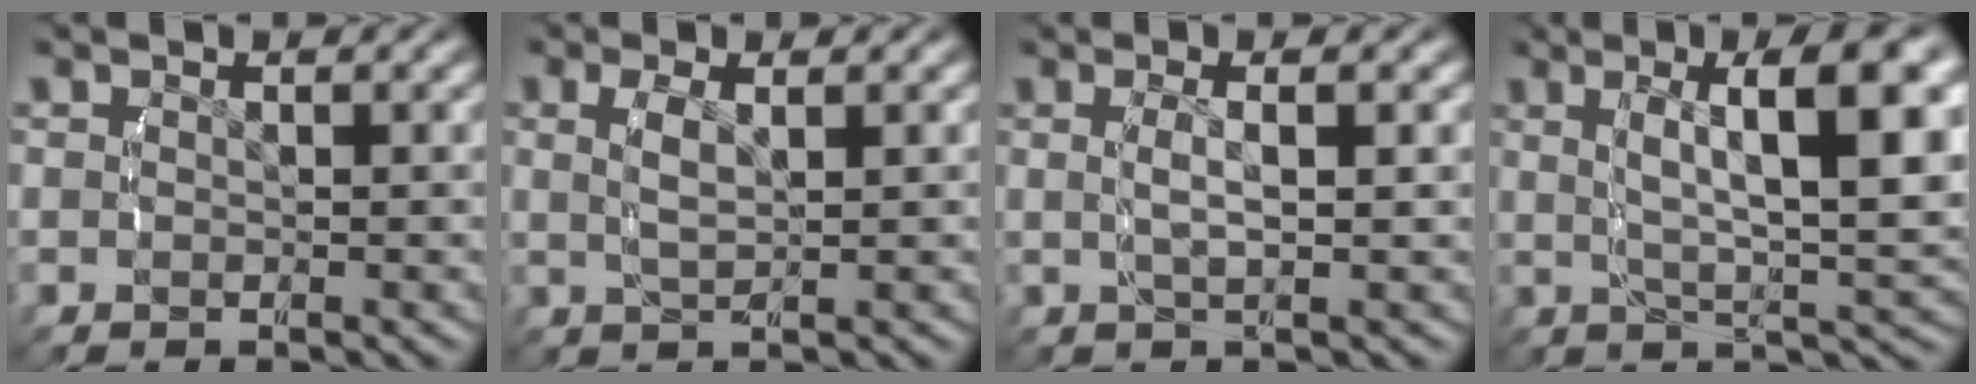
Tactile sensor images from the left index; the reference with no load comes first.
{"total": 2.2, "force": [0.7, 0.2, 2.1], "torque": [-0.047, -0.007, 0.020]}
{"total": 2.8, "force": [0.4, 0.2, 2.8], "torque": [-0.057, -0.002, 0.014]}
{"total": 9.2, "force": [1.6, 2.0, 8.9], "torque": [-0.112, 0.014, 0.026]}